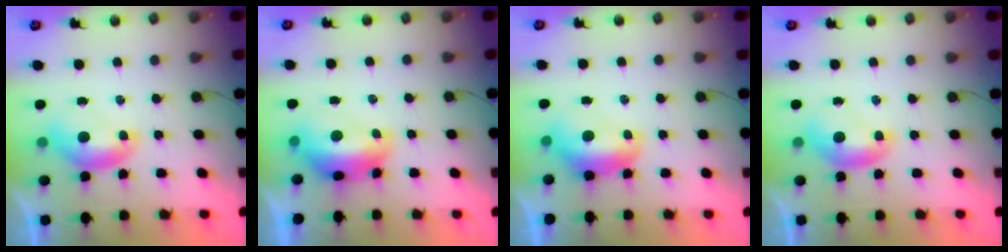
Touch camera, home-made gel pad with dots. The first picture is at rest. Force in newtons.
{"total": 2.8, "press": 2.7, "slide": 0.8}
{"total": 1.6, "press": 1.4, "slide": 0.7}
{"total": 0.0}